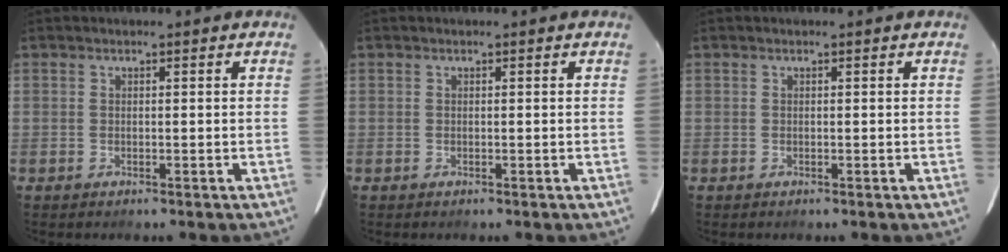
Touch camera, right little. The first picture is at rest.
{"total": 0.0}
{"total": 0.0}